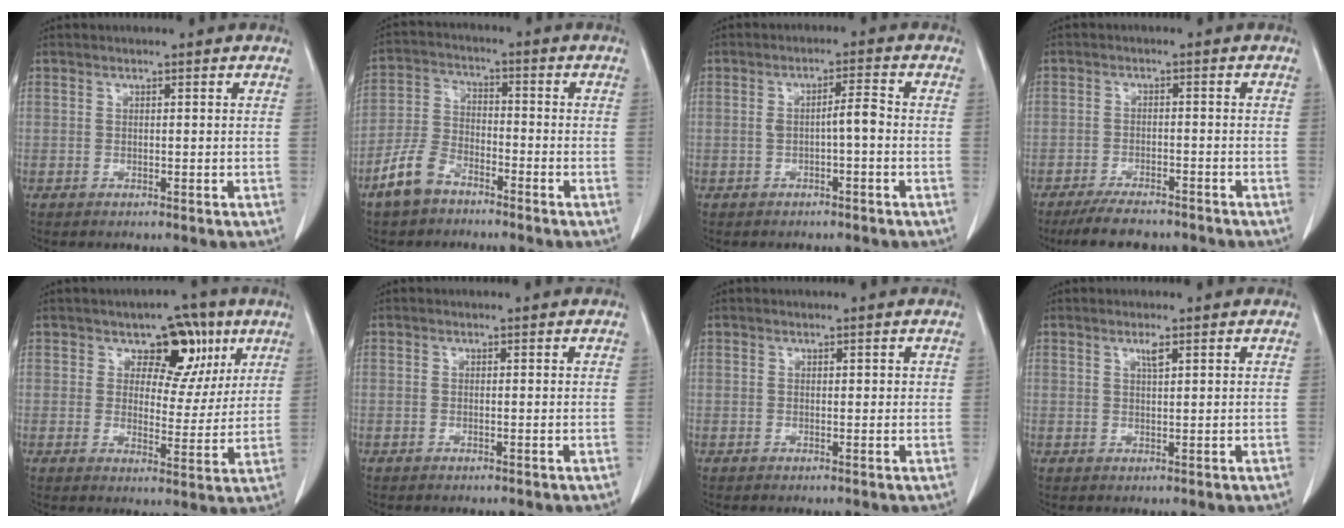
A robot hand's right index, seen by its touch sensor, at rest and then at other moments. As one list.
[{"total": 7.3, "force": [-5.1, 3.9, 3.5], "torque": [-0.091, 0.007, -0.103]}, {"total": 3.5, "force": [-0.5, 0.5, 3.4], "torque": [-0.058, 0.011, -0.007]}, {"total": 6.7, "force": [-5.8, 2.2, 2.6], "torque": [-0.039, -0.008, -0.091]}, {"total": 8.5, "force": [4.4, 5.3, 4.9], "torque": [-0.043, 0.008, 0.062]}, {"total": 0.0}, {"total": 1.1, "force": [0.4, 0.6, 0.8], "torque": [-0.009, 0.003, 0.007]}, {"total": 1.6, "force": [1.0, 0.2, 1.2], "torque": [-0.024, -0.001, 0.020]}]